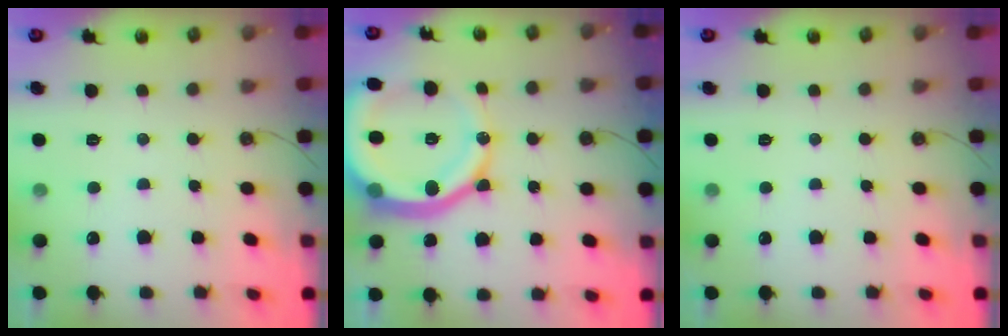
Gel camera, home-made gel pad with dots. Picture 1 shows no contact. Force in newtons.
{"total": 21.0, "press": 20.9, "slide": 2.5}
{"total": 0.0}